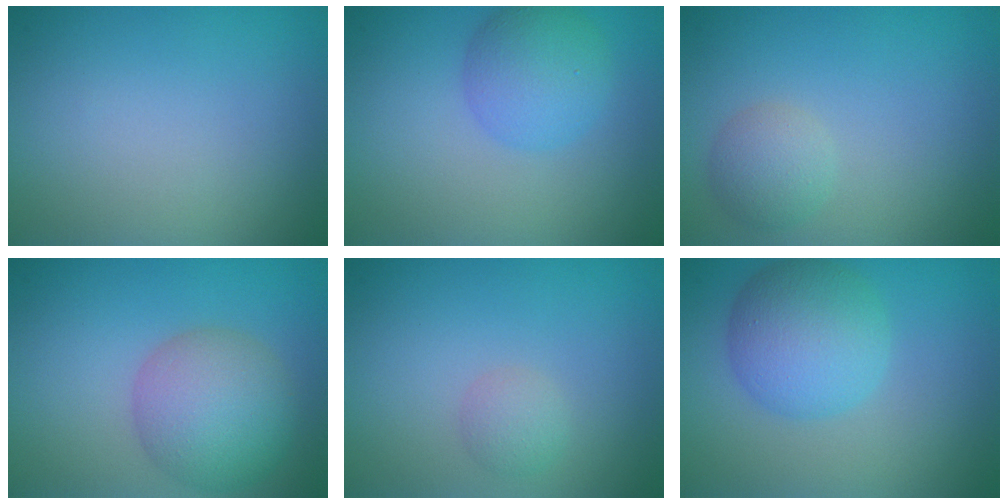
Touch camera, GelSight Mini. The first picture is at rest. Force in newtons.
{"total": 3.7, "press": 3.7, "slide": 0.2}
{"total": 2.3, "press": 2.3, "slide": 0.2}
{"total": 5.9, "press": 5.9, "slide": 0.3}
{"total": 1.4, "press": 1.4, "slide": 0.1}
{"total": 5.8, "press": 5.8, "slide": 0.3}